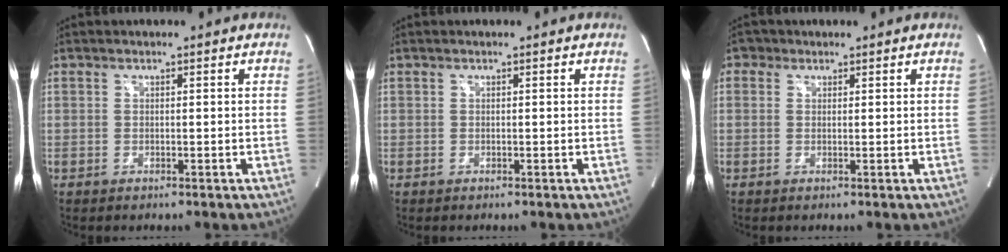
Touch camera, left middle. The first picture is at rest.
{"total": 0.0}
{"total": 1.7, "force": [0.8, 1.4, 0.3], "torque": [-0.001, 0.006, 0.008]}